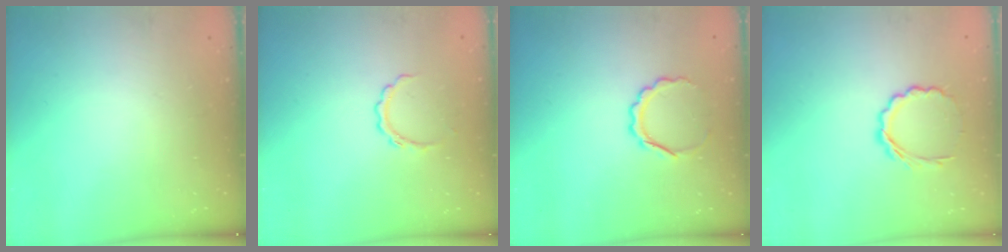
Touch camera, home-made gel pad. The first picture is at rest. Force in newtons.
{"total": 4.4, "press": 4.4, "slide": 0.2}
{"total": 5.5, "press": 5.5, "slide": 0.6}
{"total": 6.0, "press": 5.9, "slide": 1.5}